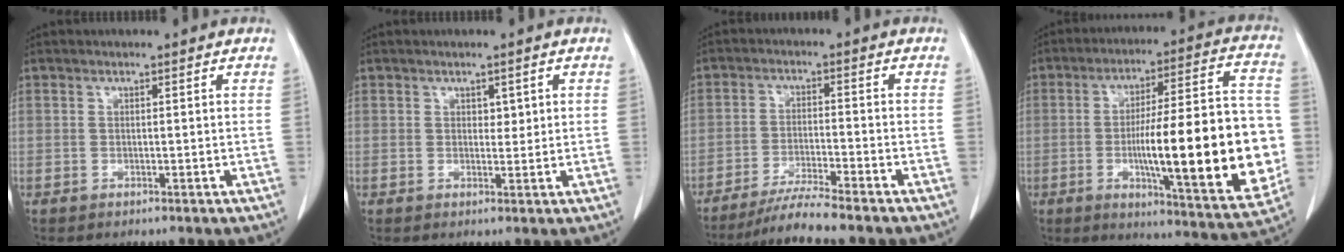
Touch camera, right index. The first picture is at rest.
{"total": 1.5, "force": [0.6, 0.9, 1.0], "torque": [-0.008, -0.003, 0.009]}
{"total": 6.7, "force": [-5.9, -1.0, 3.2], "torque": [-0.054, -0.024, -0.103]}
{"total": 24.0, "force": [-3.3, 3.8, 23.5], "torque": [-0.301, 0.016, -0.038]}